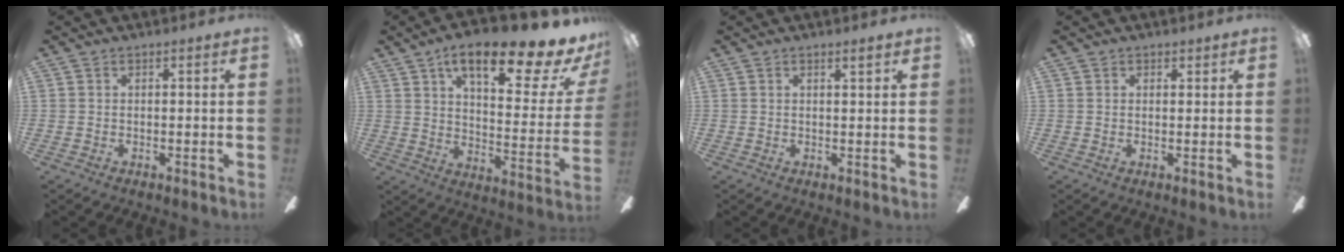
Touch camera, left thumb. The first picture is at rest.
{"total": 20.1, "force": [13.1, 6.2, 13.9], "torque": [-0.208, -0.085, 0.207]}
{"total": 1.7, "force": [1.2, 0.2, 1.2], "torque": [-0.016, -0.004, 0.019]}
{"total": 1.2, "force": [0.8, 0.8, 0.1], "torque": [0.007, -0.003, 0.015]}